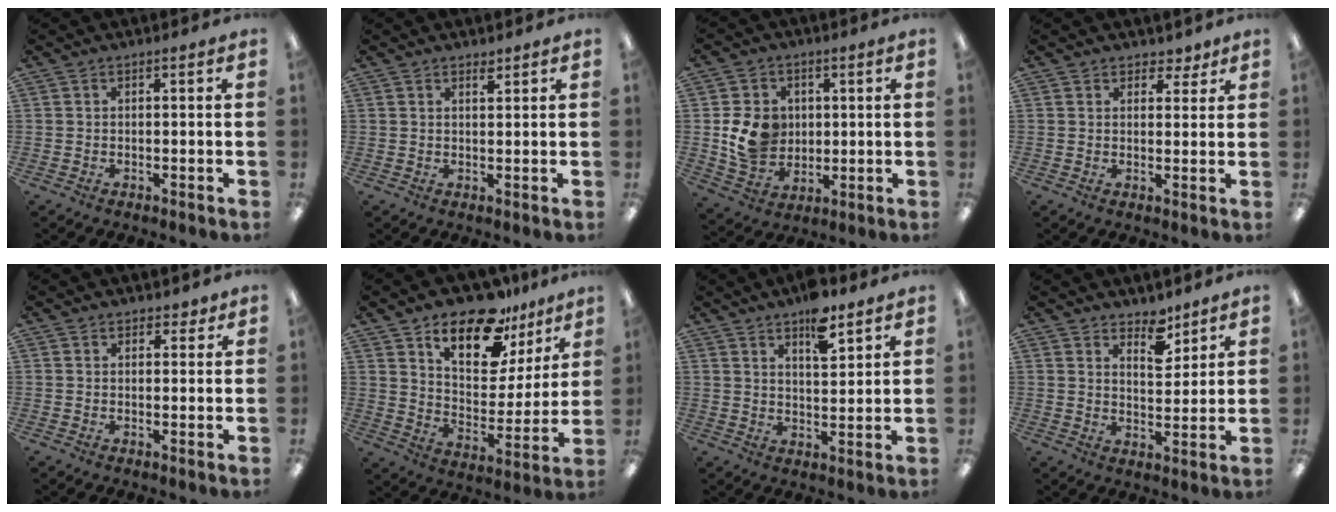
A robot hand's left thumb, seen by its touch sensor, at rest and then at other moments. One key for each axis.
{"total": 1.8, "fx": 1.6, "fy": 0.5, "fz": 0.6, "tx": -0.006, "ty": -0.005, "tz": 0.028}
{"total": 10.6, "fx": 1.1, "fy": 9.1, "fz": 5.2, "tx": -0.100, "ty": 0.005, "tz": 0.027}
{"total": 3.5, "fx": 2.6, "fy": 2.3, "fz": 0.5, "tx": 0.008, "ty": -0.011, "tz": 0.045}
{"total": 2.3, "fx": 1.8, "fy": 1.3, "fz": 0.3, "tx": 0.000, "ty": -0.002, "tz": 0.034}
{"total": 17.4, "fx": 12.7, "fy": 7.8, "fz": 9.0, "tx": -0.155, "ty": -0.080, "tz": 0.223}
{"total": 8.6, "fx": 6.3, "fy": 3.1, "fz": 5.0, "tx": -0.066, "ty": -0.038, "tz": 0.105}
{"total": 6.3, "fx": 5.3, "fy": 2.7, "fz": 2.0, "tx": -0.006, "ty": -0.041, "tz": 0.089}